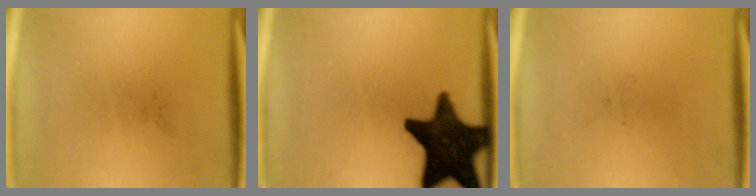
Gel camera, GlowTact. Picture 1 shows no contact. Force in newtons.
{"total": 17.8}
{"total": 0.0}